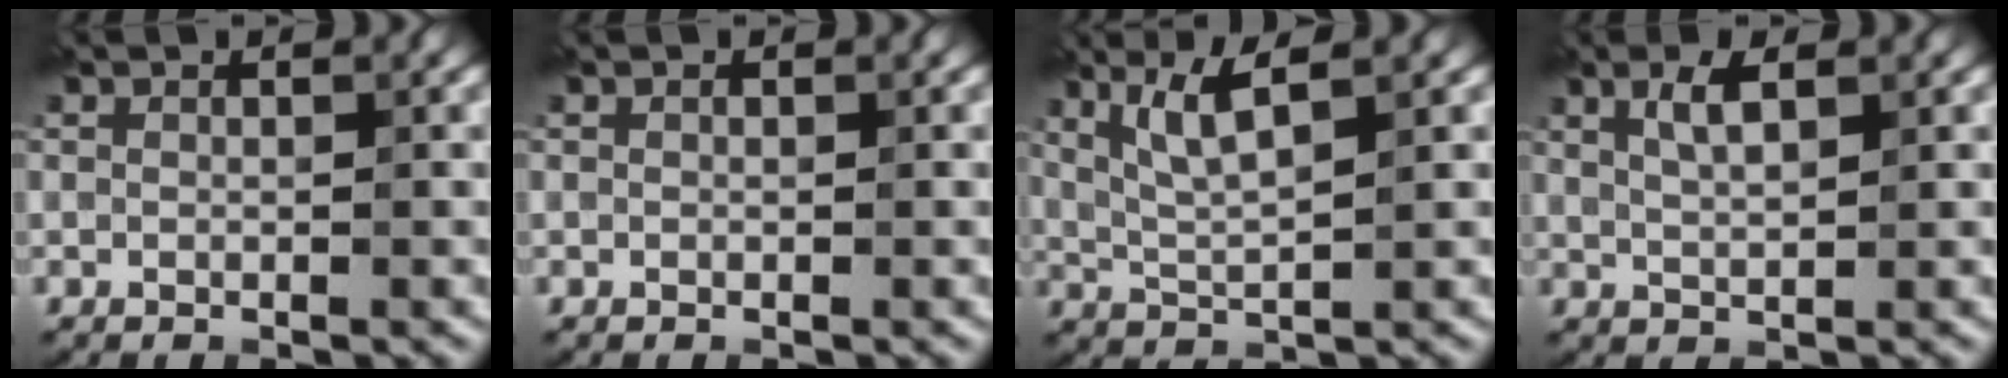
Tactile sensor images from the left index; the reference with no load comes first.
{"total": 0.0}
{"total": 3.7, "force": [1.9, 0.5, 3.1], "torque": [-0.066, 0.006, 0.041]}
{"total": 2.1, "force": [1.2, 0.4, 1.7], "torque": [-0.035, 0.010, 0.022]}